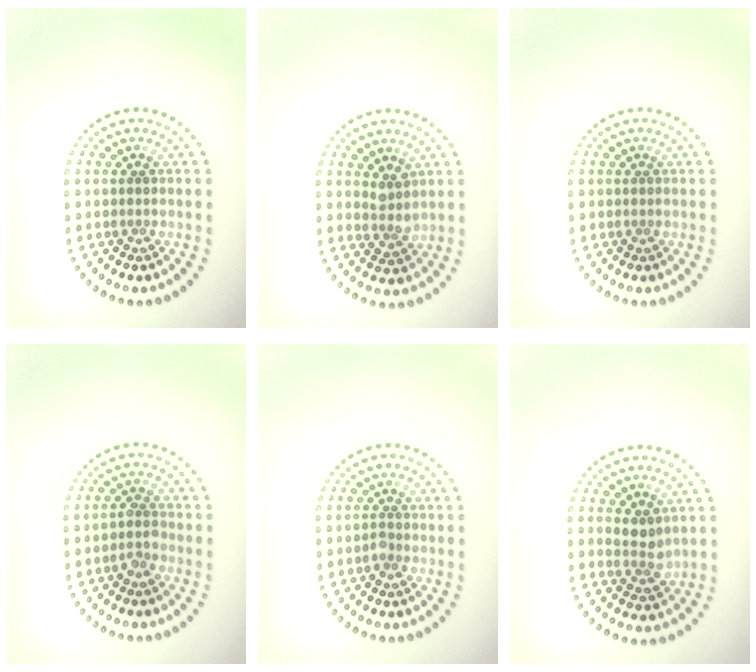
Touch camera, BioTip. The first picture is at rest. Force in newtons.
{"total": 1.7, "press": 1.3, "slide": 1.2}
{"total": 0.0}
{"total": 1.3, "press": 1.1, "slide": 0.7}
{"total": 0.7, "press": 0.5, "slide": 0.5}
{"total": 1.9, "press": 1.8, "slide": 0.7}